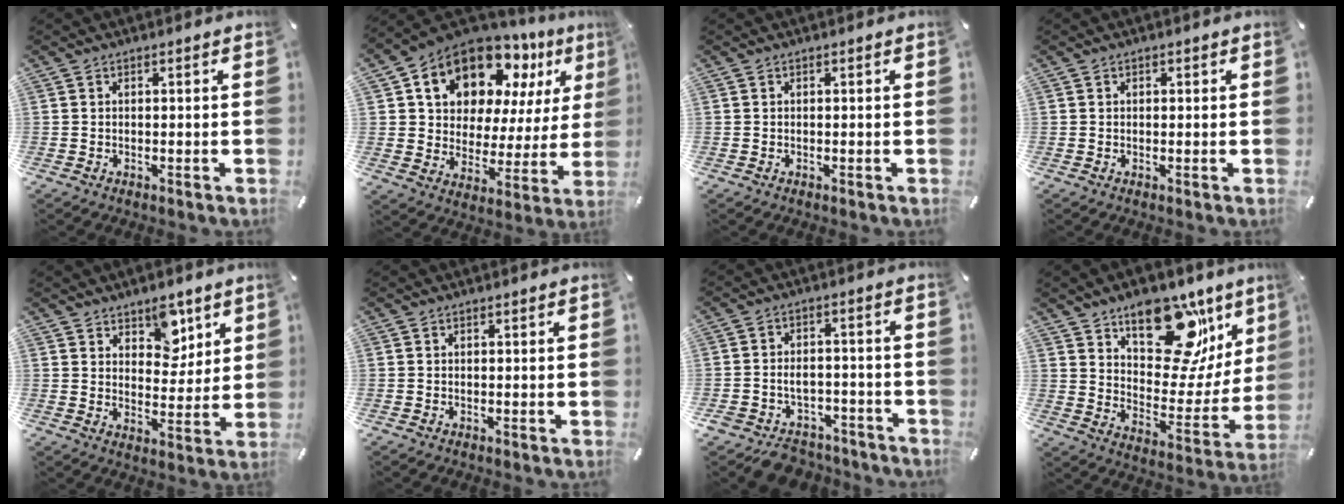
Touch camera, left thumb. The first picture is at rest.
{"total": 14.3, "force": [10.5, 8.5, 4.8], "torque": [-0.100, -0.082, 0.192]}
{"total": 0.0}
{"total": 0.6, "force": [0.1, 0.5, 0.2], "torque": [-0.003, 0.004, 0.001]}
{"total": 8.3, "force": [5.3, 5.6, 3.0], "torque": [-0.021, -0.031, 0.089]}
{"total": 0.0}
{"total": 6.3, "force": [-3.5, 4.9, 2.0], "torque": [-0.037, 0.026, -0.062]}
{"total": 20.2, "force": [13.2, 11.3, 10.3], "torque": [-0.124, -0.099, 0.223]}